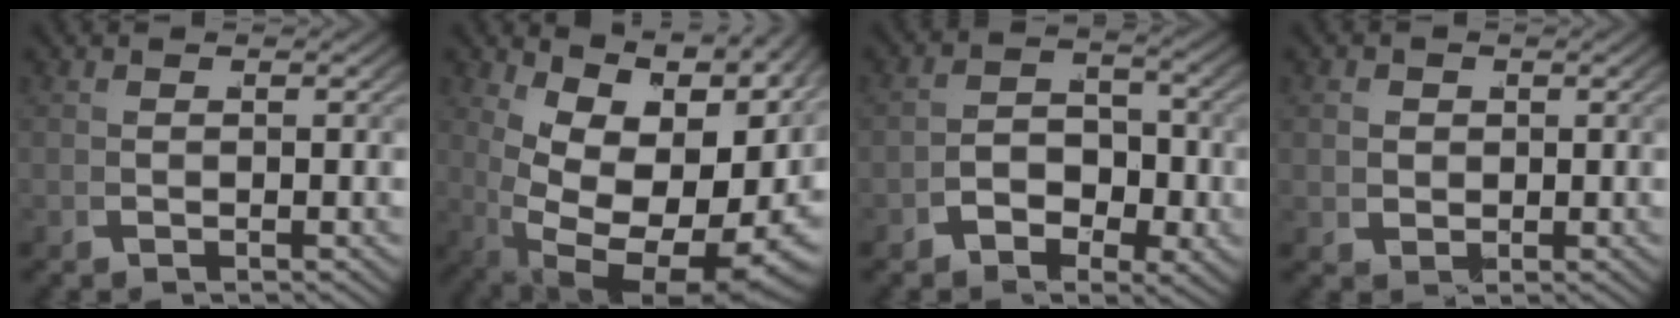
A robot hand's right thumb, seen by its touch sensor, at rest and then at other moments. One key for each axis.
{"total": 16.2, "fx": 0.1, "fy": 9.5, "fz": 13.2, "tx": -0.242, "ty": -0.056, "tz": 0.043}
{"total": 4.2, "fx": -1.0, "fy": 3.1, "fz": 2.6, "tx": -0.027, "ty": -0.005, "tz": -0.022}
{"total": 2.6, "fx": 0.7, "fy": 2.3, "fz": 1.0, "tx": -0.027, "ty": -0.006, "tz": 0.017}